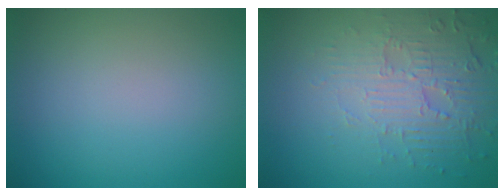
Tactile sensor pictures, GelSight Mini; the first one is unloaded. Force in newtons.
{"total": 4.3, "press": 3.8, "slide": 2.0}